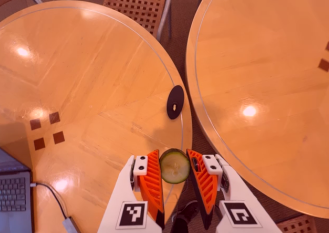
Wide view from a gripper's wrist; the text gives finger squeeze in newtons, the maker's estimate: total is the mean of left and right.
{"total": 8.2, "left": 8.3, "right": 8.1}